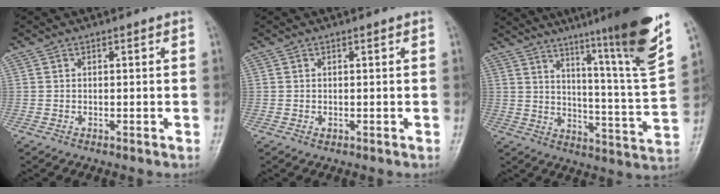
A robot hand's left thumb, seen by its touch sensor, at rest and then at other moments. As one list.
[{"total": 0.6, "force": [0.1, 0.4, 0.5], "torque": [-0.003, 0.001, 0.003]}, {"total": 22.4, "force": [15.6, 0.2, 16.2], "torque": [-0.212, -0.096, 0.221]}]